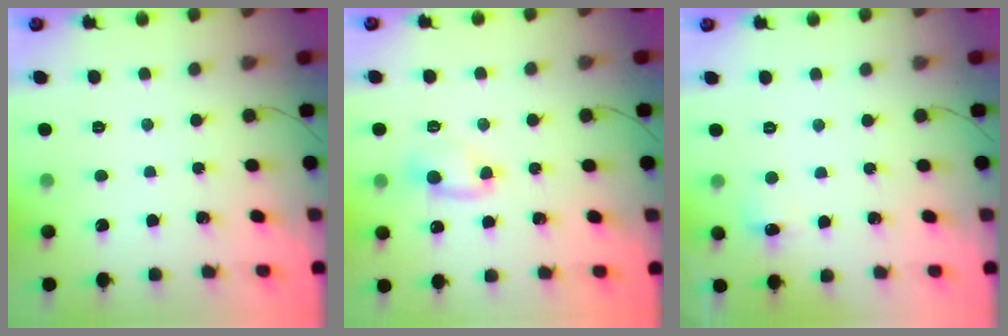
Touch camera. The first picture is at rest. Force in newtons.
{"total": 5.0, "press": 4.8, "slide": 1.4}
{"total": 5.4, "press": 5.3, "slide": 1.3}